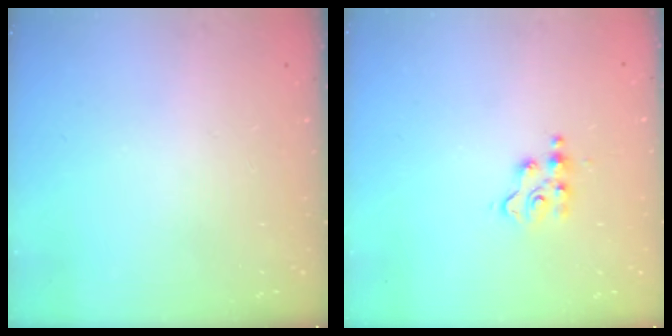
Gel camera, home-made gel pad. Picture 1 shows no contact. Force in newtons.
{"total": 4.0, "press": 4.0, "slide": 0.3}